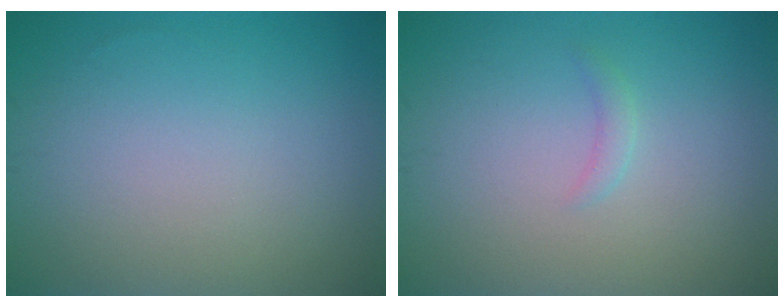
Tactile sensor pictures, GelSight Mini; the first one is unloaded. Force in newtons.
{"total": 0.8, "press": 0.8, "slide": 0.1}